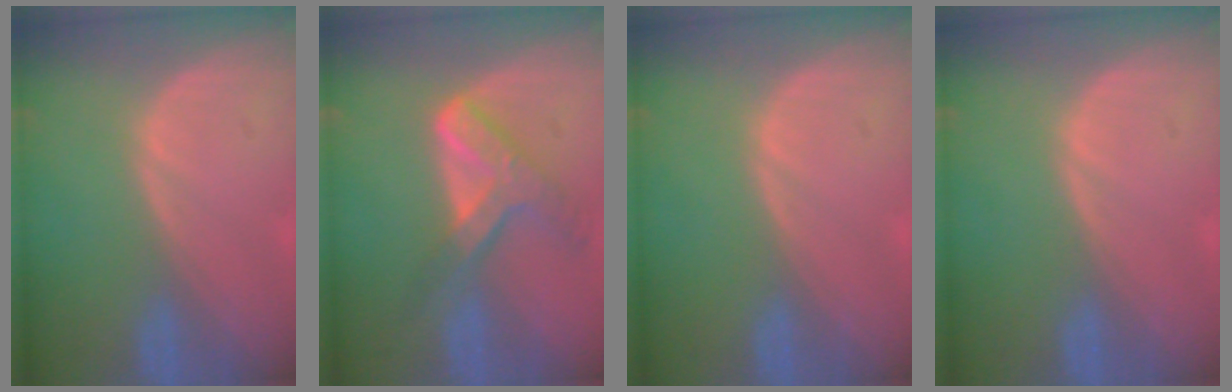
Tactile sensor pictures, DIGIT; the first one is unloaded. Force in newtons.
{"total": 7.4, "press": 6.2, "slide": 4.0}
{"total": 0.0}
{"total": 0.0}